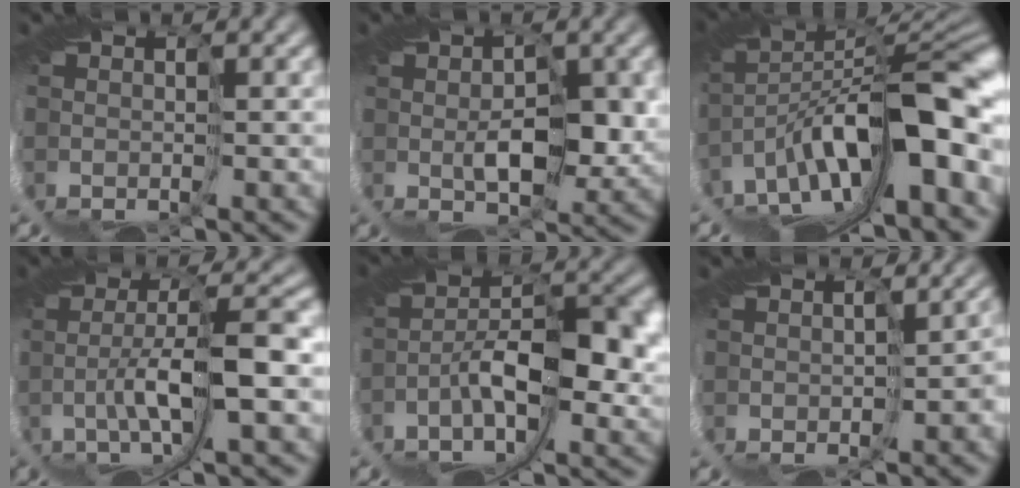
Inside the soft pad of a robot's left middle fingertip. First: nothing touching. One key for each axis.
{"total": 2.4, "fx": 1.3, "fy": 0.2, "fz": 2.0, "tx": -0.042, "ty": 0.001, "tz": 0.016}
{"total": 10.9, "fx": -2.3, "fy": 3.4, "fz": 10.1, "tx": -0.165, "ty": 0.022, "tz": -0.037}
{"total": 3.5, "fx": -0.4, "fy": -1.2, "fz": 3.3, "tx": -0.085, "ty": 0.008, "tz": -0.020}
{"total": 5.8, "fx": -1.4, "fy": 2.4, "fz": 5.1, "tx": -0.106, "ty": 0.007, "tz": -0.033}
{"total": 4.7, "fx": -2.4, "fy": 2.0, "fz": 3.4, "tx": -0.046, "ty": -0.002, "tz": -0.016}